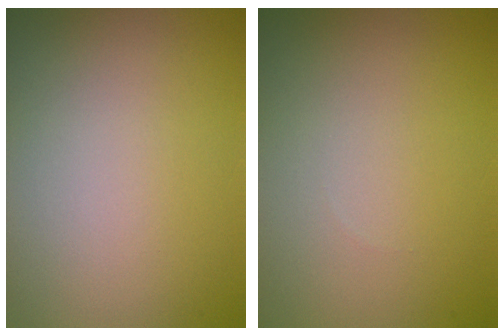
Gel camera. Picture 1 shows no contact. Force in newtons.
{"total": 0.0}